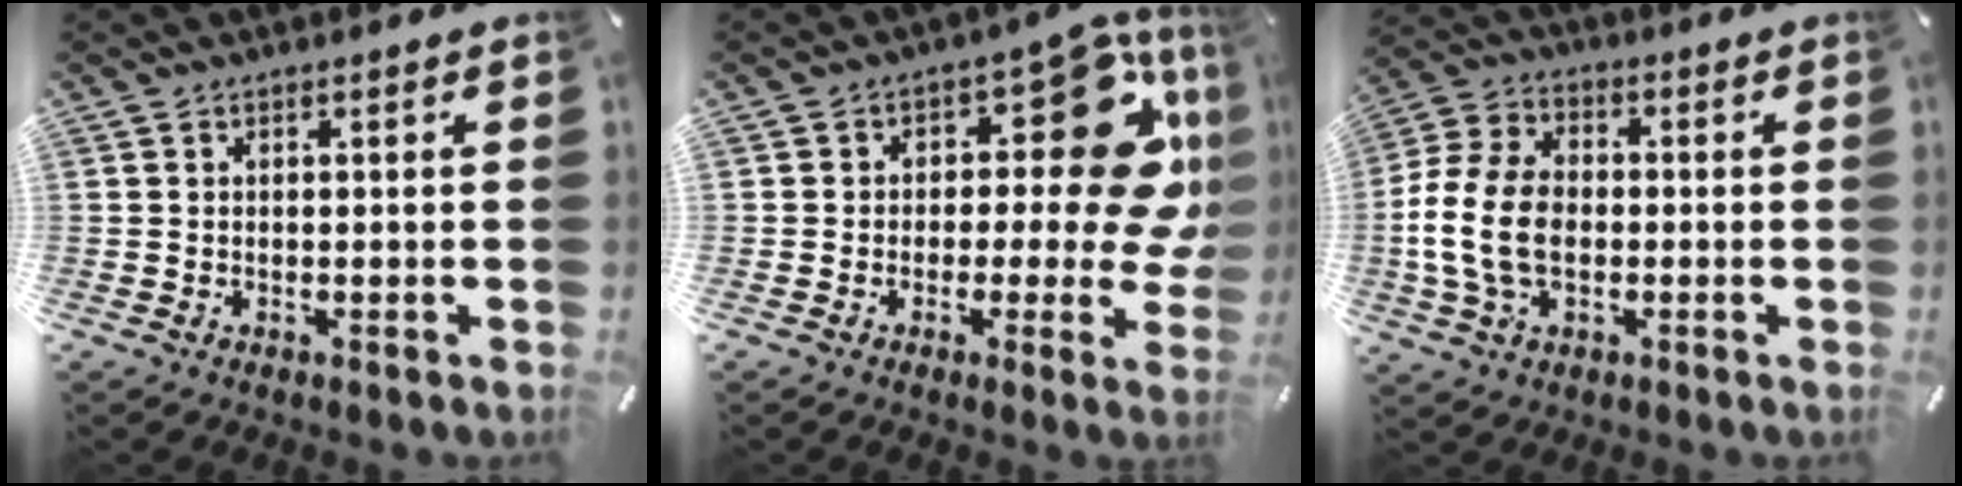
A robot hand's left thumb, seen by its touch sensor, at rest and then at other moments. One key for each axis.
{"total": 17.6, "fx": 3.8, "fy": 9.6, "fz": 14.3, "tx": -0.169, "ty": -0.028, "tz": 0.058}
{"total": 12.8, "fx": -2.3, "fy": 8.8, "fz": 9.0, "tx": -0.208, "ty": 0.005, "tz": -0.041}